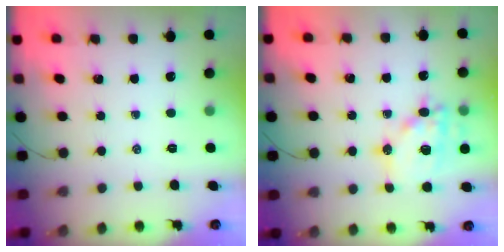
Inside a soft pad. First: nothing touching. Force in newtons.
{"total": 16.1, "press": 15.9, "slide": 3.0}